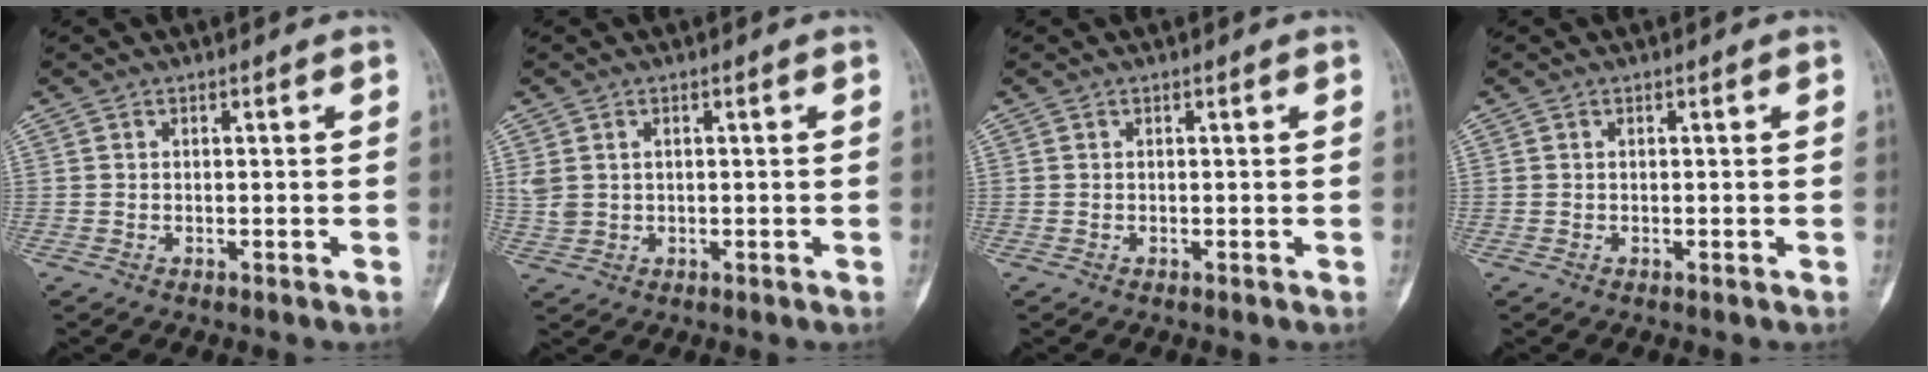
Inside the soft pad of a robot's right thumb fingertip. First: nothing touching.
{"total": 1.9, "force": [0.4, 1.5, 1.1], "torque": [-0.026, 0.006, 0.017]}
{"total": 0.0}
{"total": 0.0}